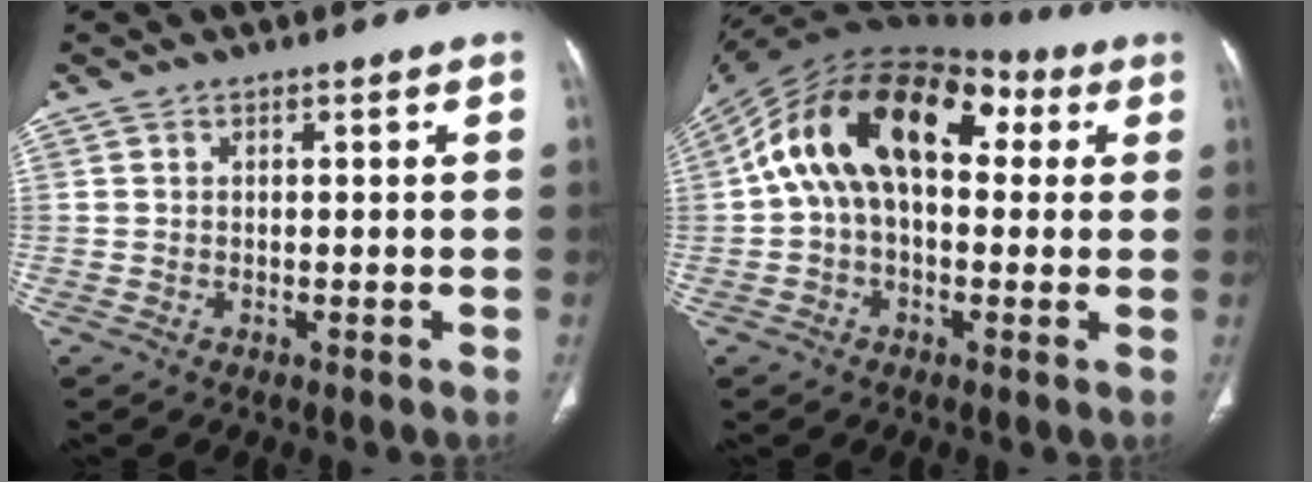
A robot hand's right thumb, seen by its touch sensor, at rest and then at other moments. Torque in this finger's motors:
{"motor_torque": [2.42, 2.59, 1.03, -0.44, 0.39]}